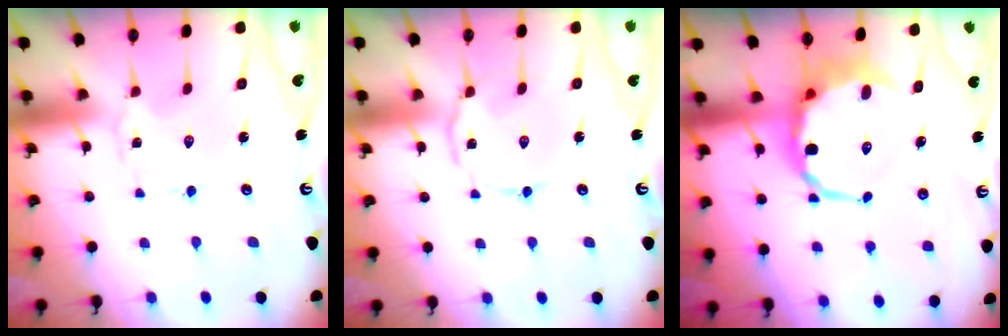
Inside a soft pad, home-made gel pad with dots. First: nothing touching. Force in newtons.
{"total": 4.7, "press": 4.7, "slide": 0.3}
{"total": 11.0, "press": 10.6, "slide": 2.7}